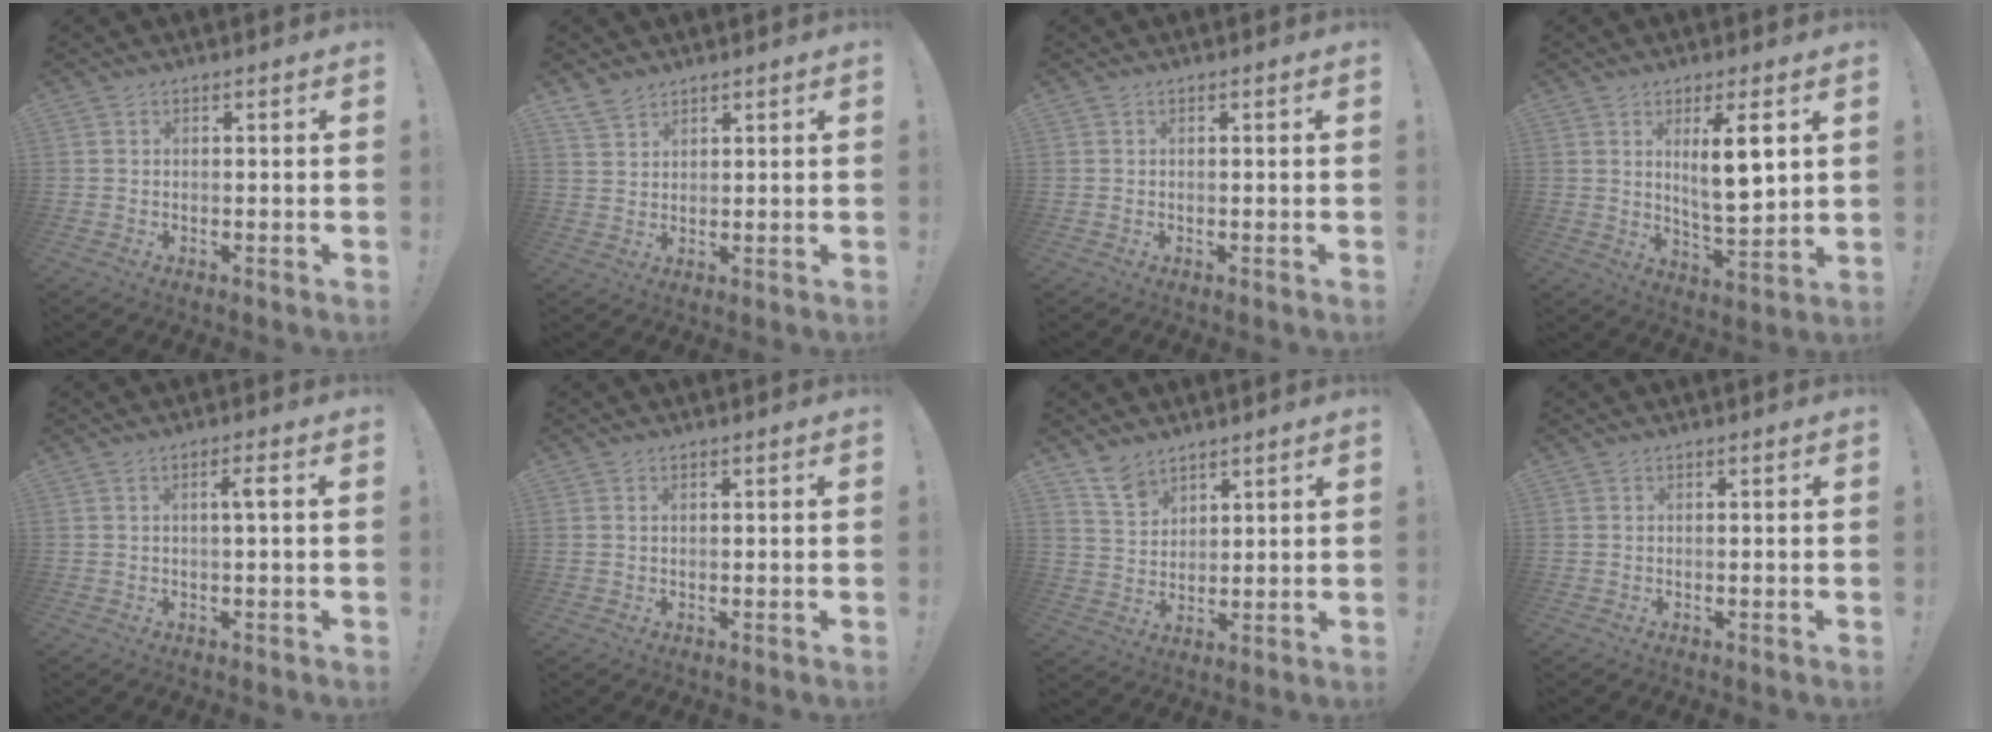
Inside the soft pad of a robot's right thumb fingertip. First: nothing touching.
{"total": 3.9, "force": [3.4, 1.8, 0.9], "torque": [-0.019, -0.021, 0.066]}
{"total": 0.0}
{"total": 10.4, "force": [3.9, 2.1, 9.4], "torque": [-0.140, -0.019, 0.061]}
{"total": 2.9, "force": [0.3, -0.2, 2.9], "torque": [-0.057, 0.003, -0.001]}
{"total": 0.7, "force": [0.4, 0.4, 0.4], "torque": [-0.008, 0.001, 0.007]}
{"total": 7.7, "force": [6.1, 4.2, 1.9], "torque": [-0.041, -0.040, 0.119]}
{"total": 0.0}